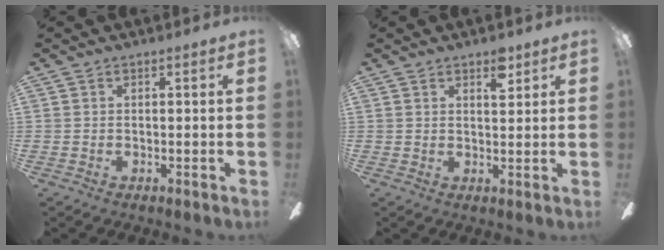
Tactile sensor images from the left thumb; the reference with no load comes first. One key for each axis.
{"total": 4.6, "fx": 3.3, "fy": 1.8, "fz": 2.6, "tx": -0.025, "ty": -0.014, "tz": 0.053}